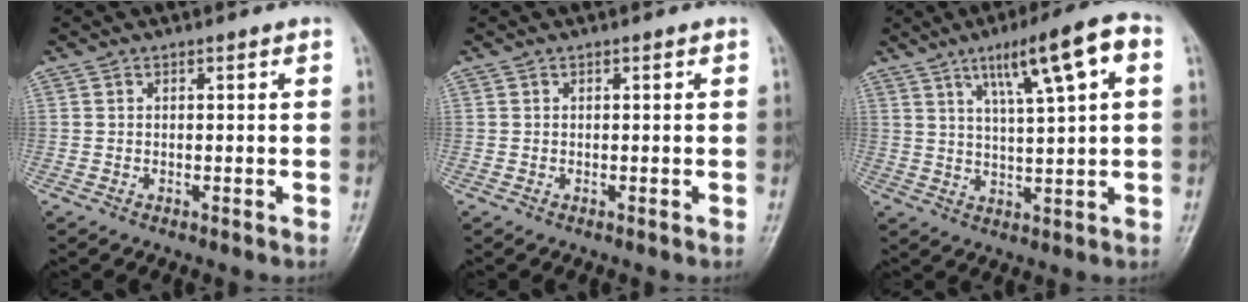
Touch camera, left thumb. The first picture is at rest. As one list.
[{"total": 0.0}, {"total": 12.6, "force": [5.1, 2.1, 11.4], "torque": [-0.179, 0.004, 0.081]}]